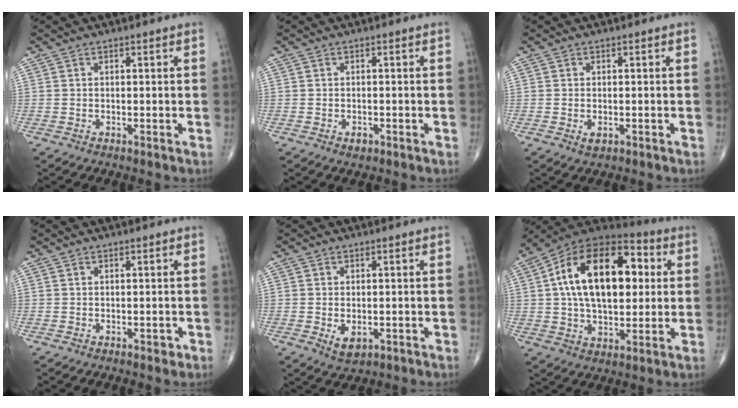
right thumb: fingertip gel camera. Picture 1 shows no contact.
{"total": 1.2, "force": [-0.7, 0.8, 0.6], "torque": [-0.005, 0.003, -0.008]}
{"total": 1.5, "force": [-0.4, 0.9, 1.1], "torque": [-0.017, -0.001, -0.004]}
{"total": 0.9, "force": [-0.3, 0.6, 0.6], "torque": [-0.005, 0.000, -0.004]}
{"total": 3.5, "force": [-0.9, 2.2, 2.6], "torque": [-0.035, -0.004, -0.004]}
{"total": 23.2, "force": [4.0, 13.1, 18.8], "torque": [-0.287, 0.021, 0.056]}